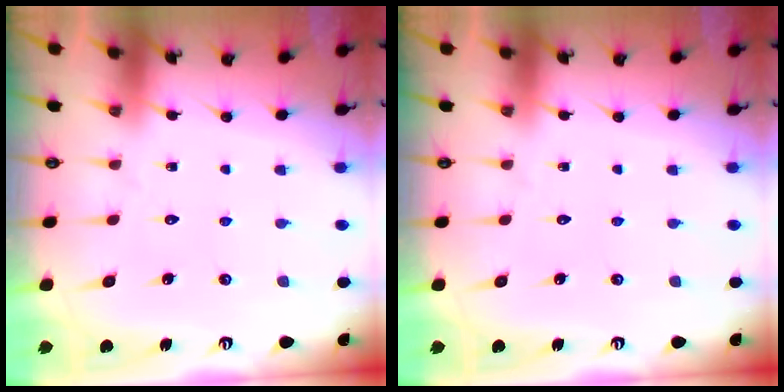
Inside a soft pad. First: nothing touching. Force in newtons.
{"total": 0.0}